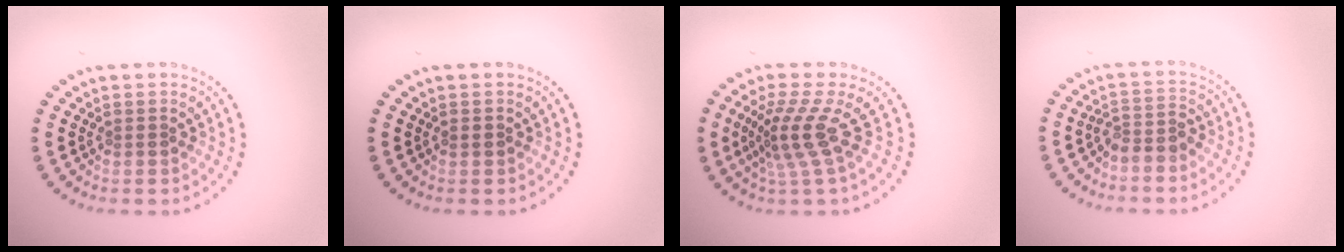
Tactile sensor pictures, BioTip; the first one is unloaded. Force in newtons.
{"total": 0.8, "press": 0.7, "slide": 0.1}
{"total": 3.8, "press": 2.7, "slide": 2.7}
{"total": 2.2, "press": 1.7, "slide": 1.4}